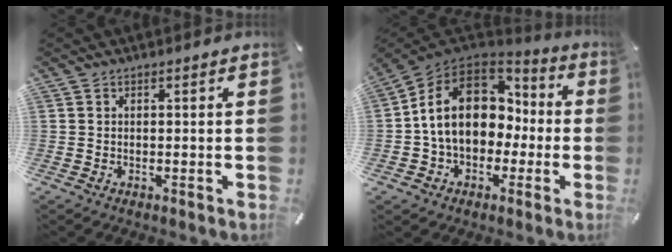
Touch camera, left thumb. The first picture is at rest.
{"total": 17.2, "force": [0.8, 13.6, 10.5], "torque": [-0.206, 0.015, 0.017]}